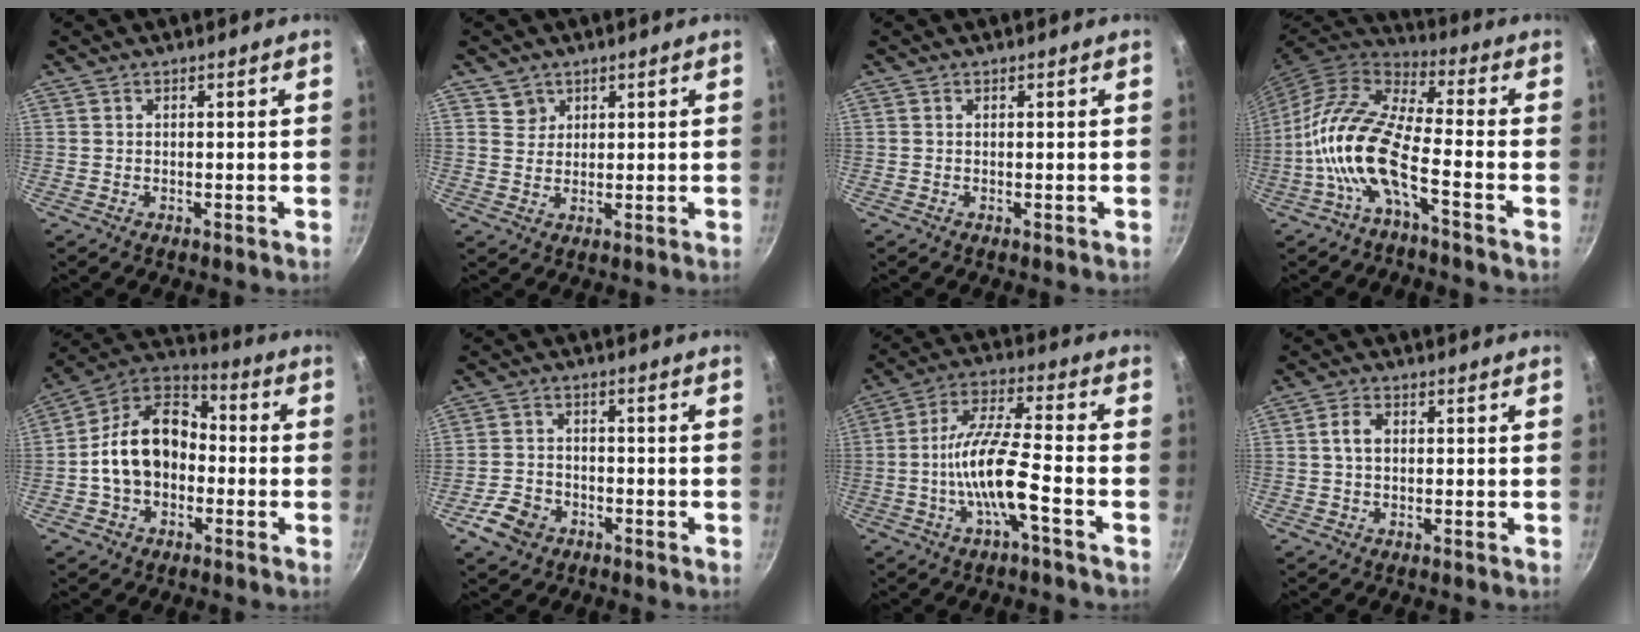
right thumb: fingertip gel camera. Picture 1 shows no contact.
{"total": 3.0, "force": [1.7, 2.5, 0.3], "torque": [0.019, 0.001, 0.030]}
{"total": 0.0}
{"total": 14.7, "force": [-4.9, 4.8, 13.0], "torque": [-0.256, 0.045, -0.110]}
{"total": 16.0, "force": [-2.0, 11.6, 10.9], "torque": [-0.156, 0.049, -0.053]}
{"total": 6.5, "force": [-3.3, 4.8, 3.0], "torque": [-0.051, 0.026, -0.062]}
{"total": 11.9, "force": [-4.0, 2.3, 11.0], "torque": [-0.211, 0.038, -0.084]}
{"total": 3.4, "force": [0.4, 2.2, 2.5], "torque": [-0.044, 0.008, 0.005]}